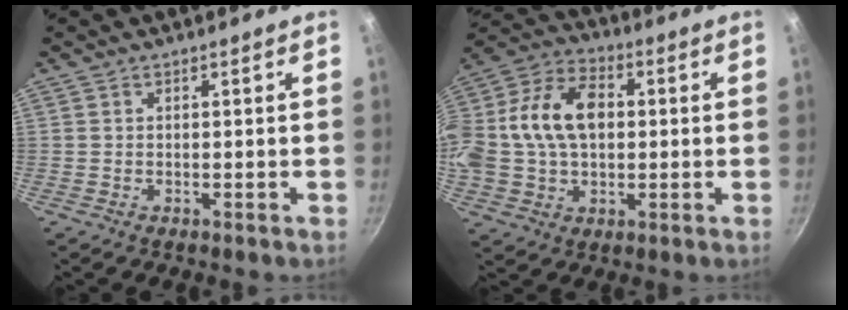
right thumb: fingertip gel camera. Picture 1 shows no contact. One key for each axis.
{"total": 19.0, "fx": 1.6, "fy": 13.2, "fz": 13.5, "tx": -0.245, "ty": 0.033, "tz": 0.016}